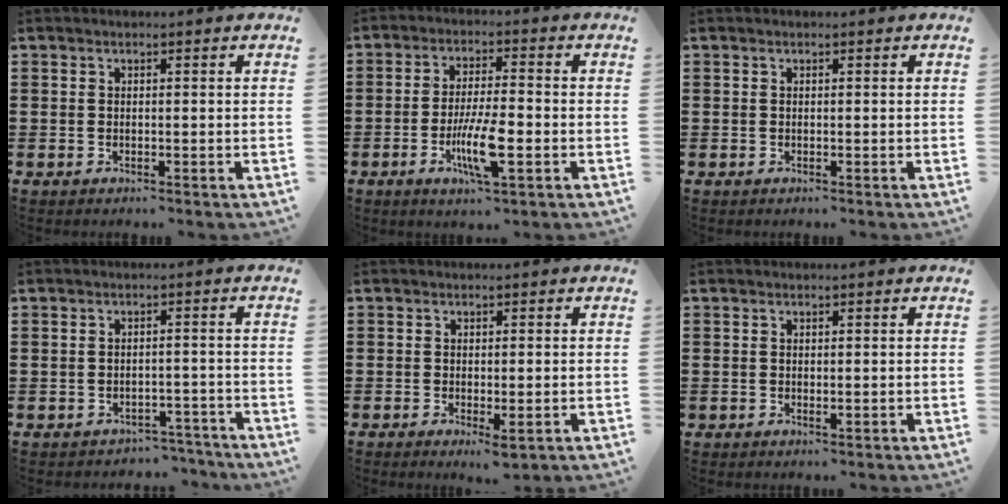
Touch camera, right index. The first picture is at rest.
{"total": 8.4, "force": [-2.8, 2.0, 7.6], "torque": [-0.157, -0.014, -0.053]}
{"total": 0.0}
{"total": 2.1, "force": [-1.9, 0.8, -0.1], "torque": [-0.006, 0.002, -0.042]}
{"total": 1.8, "force": [-0.7, 0.4, 1.6], "torque": [-0.028, -0.004, -0.012]}
{"total": 0.0}